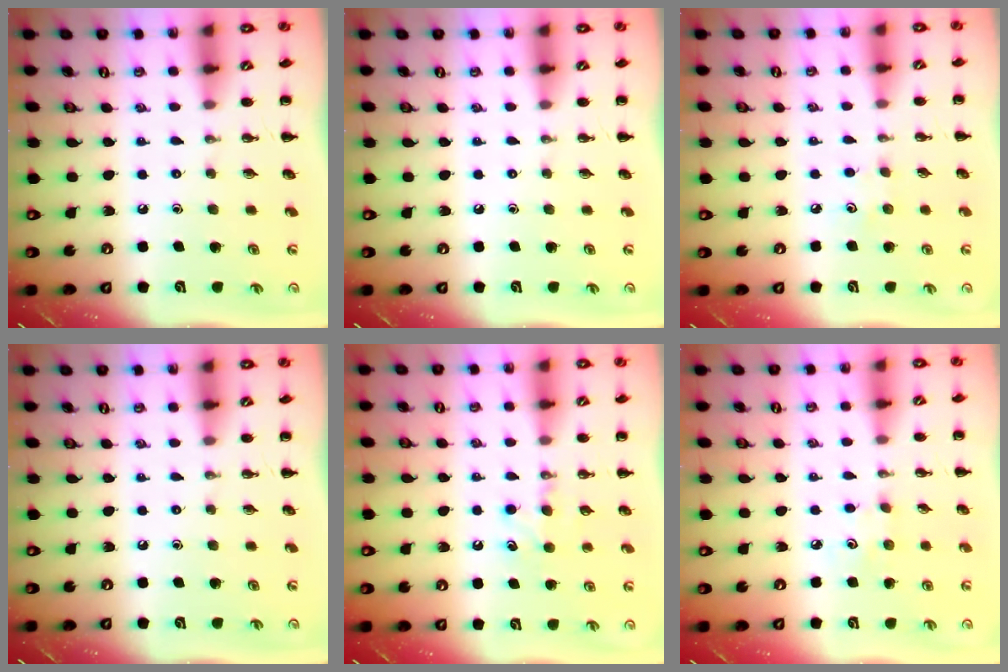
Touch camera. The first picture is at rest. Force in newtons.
{"total": 0.0}
{"total": 3.0, "press": 2.9, "slide": 0.8}
{"total": 0.0}
{"total": 5.1, "press": 4.9, "slide": 1.6}
{"total": 3.9, "press": 3.8, "slide": 0.9}